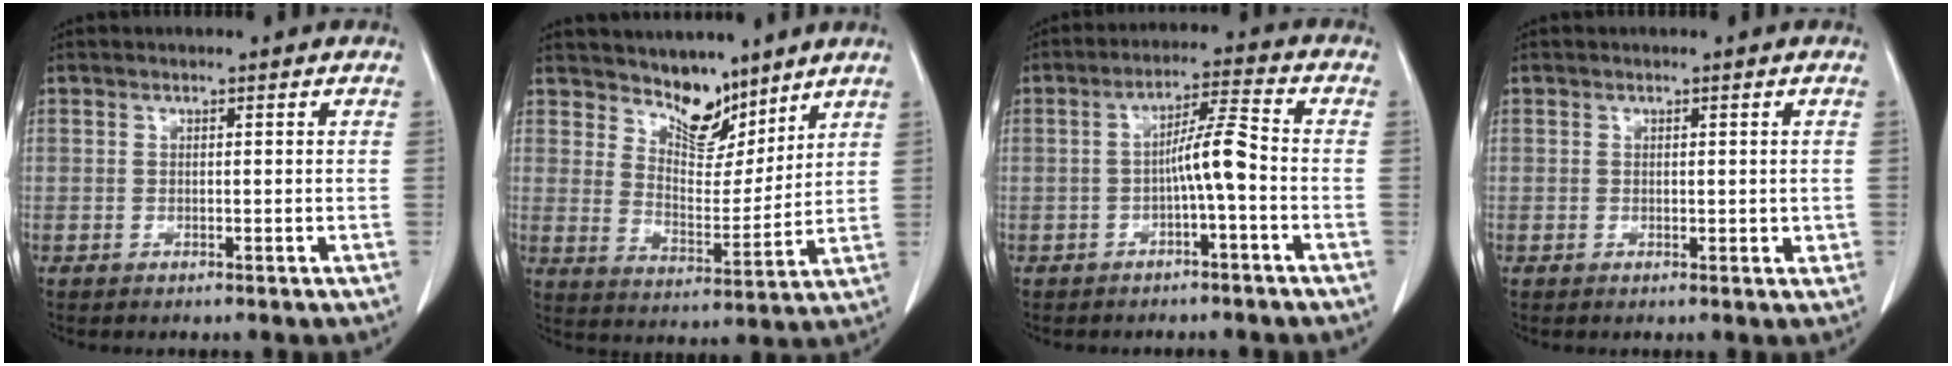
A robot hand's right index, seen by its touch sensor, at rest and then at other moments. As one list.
[{"total": 8.2, "force": [6.7, 3.3, 3.3], "torque": [-0.049, -0.009, 0.123]}, {"total": 5.6, "force": [-1.4, 0.0, 5.5], "torque": [-0.095, 0.016, -0.023]}, {"total": 1.6, "force": [0.2, 0.9, 1.3], "torque": [-0.014, -0.002, 0.004]}]